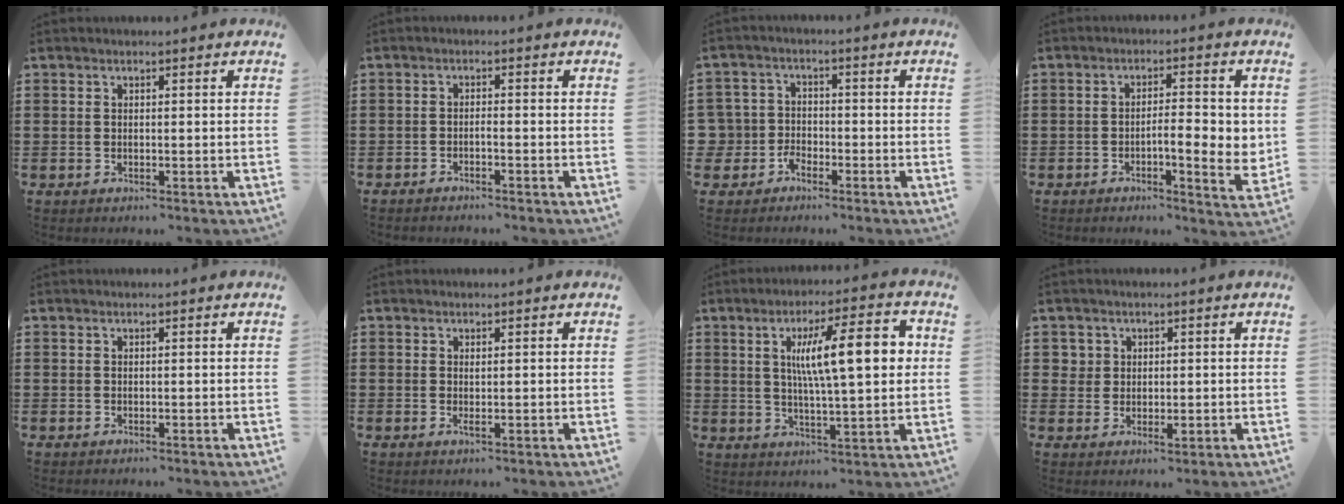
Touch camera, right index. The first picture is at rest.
{"total": 1.1, "force": [-1.0, -0.1, 0.4], "torque": [-0.009, 0.000, -0.020]}
{"total": 3.9, "force": [-2.4, 3.1, 0.2], "torque": [-0.035, 0.002, -0.057]}
{"total": 6.5, "force": [-1.0, 1.8, 6.2], "torque": [-0.091, -0.004, -0.018]}
{"total": 0.0}
{"total": 0.6, "force": [0.1, 0.0, 0.6], "torque": [-0.011, -0.003, 0.002]}
{"total": 13.3, "force": [3.0, 3.3, 12.5], "torque": [-0.211, 0.007, 0.041]}
{"total": 2.4, "force": [0.9, 2.1, 0.6], "torque": [-0.021, 0.009, 0.015]}